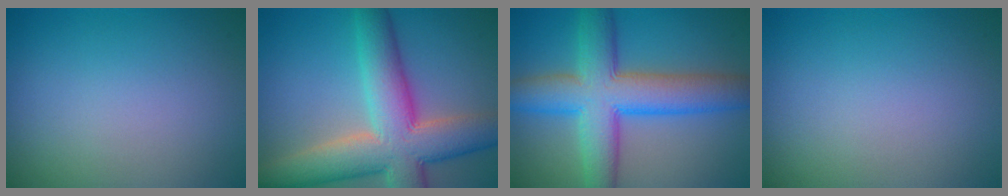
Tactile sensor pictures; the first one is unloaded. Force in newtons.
{"total": 10.7, "press": 10.6, "slide": 0.6}
{"total": 9.3, "press": 9.3, "slide": 0.2}
{"total": 0.0}